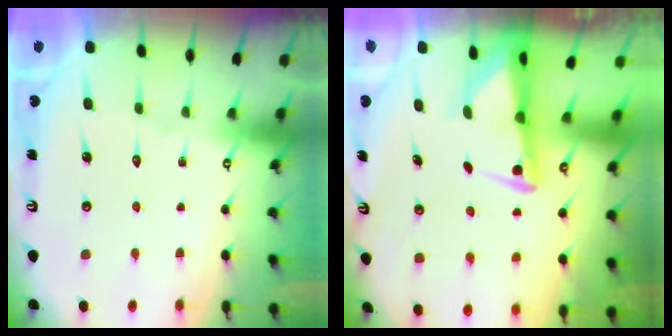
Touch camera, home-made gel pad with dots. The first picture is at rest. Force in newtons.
{"total": 3.2, "press": 3.1, "slide": 0.6}